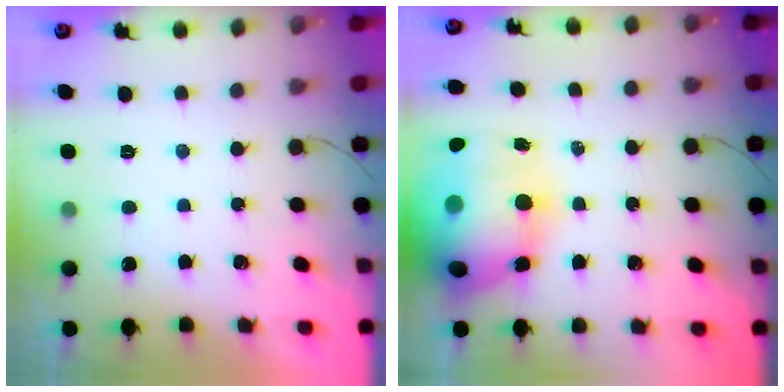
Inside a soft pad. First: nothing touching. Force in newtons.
{"total": 24.9, "press": 24.2, "slide": 5.9}